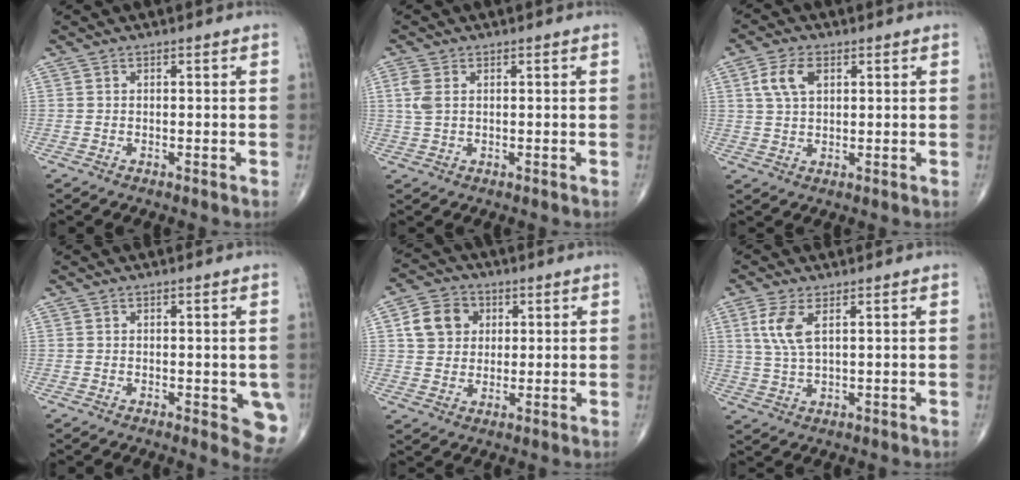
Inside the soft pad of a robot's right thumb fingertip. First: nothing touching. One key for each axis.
{"total": 3.3, "fx": 0.9, "fy": 1.9, "fz": 2.5, "tx": -0.072, "ty": 0.006, "tz": 0.020}
{"total": 6.0, "fx": 2.1, "fy": 3.5, "fz": 4.4, "tx": -0.088, "ty": 0.002, "tz": 0.039}
{"total": 5.8, "fx": -1.1, "fy": 2.3, "fz": 5.2, "tx": -0.031, "ty": -0.008, "tz": -0.014}
{"total": 8.5, "fx": 2.3, "fy": 7.1, "fz": 3.9, "tx": -0.046, "ty": 0.000, "tz": 0.036}
{"total": 5.9, "fx": 2.2, "fy": 2.2, "fz": 5.0, "tx": -0.121, "ty": -0.003, "tz": 0.054}